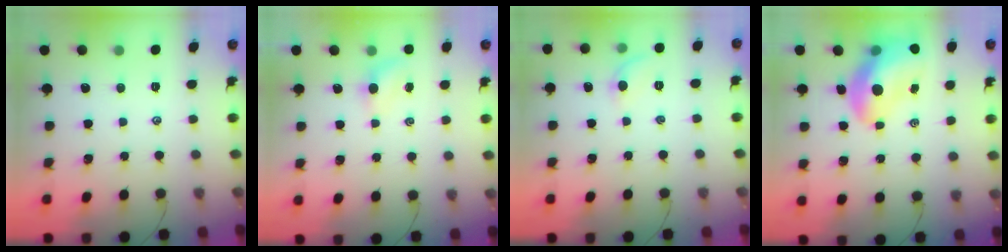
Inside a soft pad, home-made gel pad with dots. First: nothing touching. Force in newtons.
{"total": 4.3, "press": 4.1, "slide": 1.3}
{"total": 5.8, "press": 5.6, "slide": 1.4}
{"total": 12.7, "press": 12.1, "slide": 3.8}